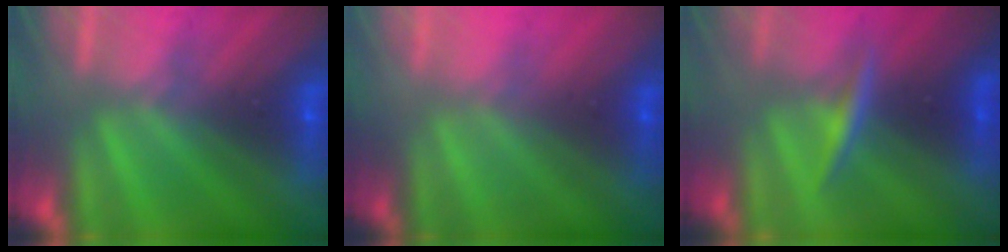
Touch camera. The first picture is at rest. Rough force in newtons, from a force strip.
{"total": 2.0}
{"total": 2.6}